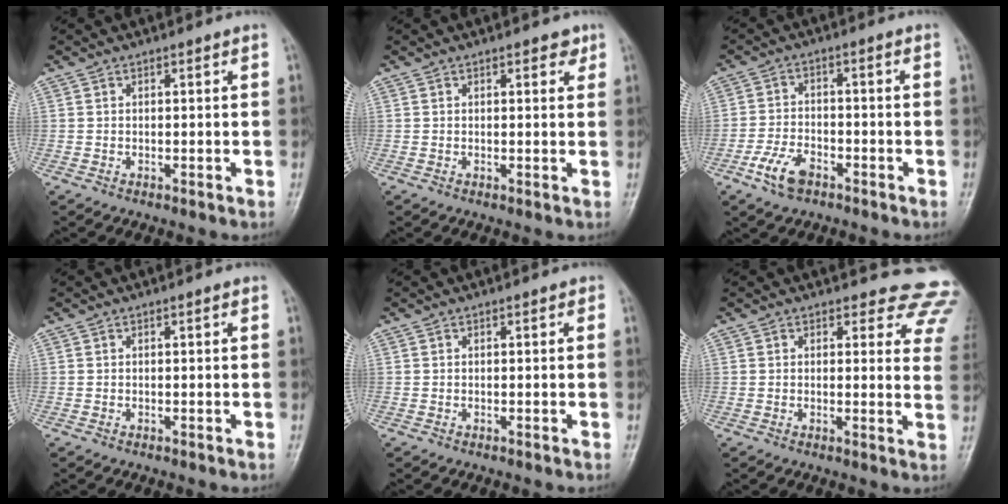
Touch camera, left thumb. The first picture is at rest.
{"total": 1.9, "force": [1.1, 1.0, 1.1], "torque": [-0.001, -0.003, 0.011]}
{"total": 6.1, "force": [-3.6, 3.2, 3.7], "torque": [-0.073, 0.017, -0.069]}
{"total": 0.0}
{"total": 0.0}
{"total": 11.0, "force": [10.2, 3.8, 0.8], "torque": [0.049, -0.079, 0.073]}